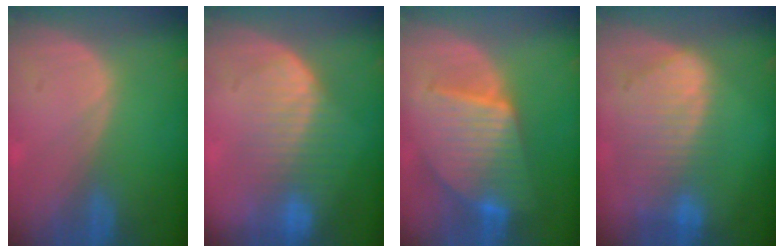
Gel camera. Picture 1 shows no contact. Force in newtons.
{"total": 8.0, "press": 7.5, "slide": 2.7}
{"total": 10.1, "press": 10.1, "slide": 0.7}
{"total": 10.0, "press": 8.5, "slide": 5.2}